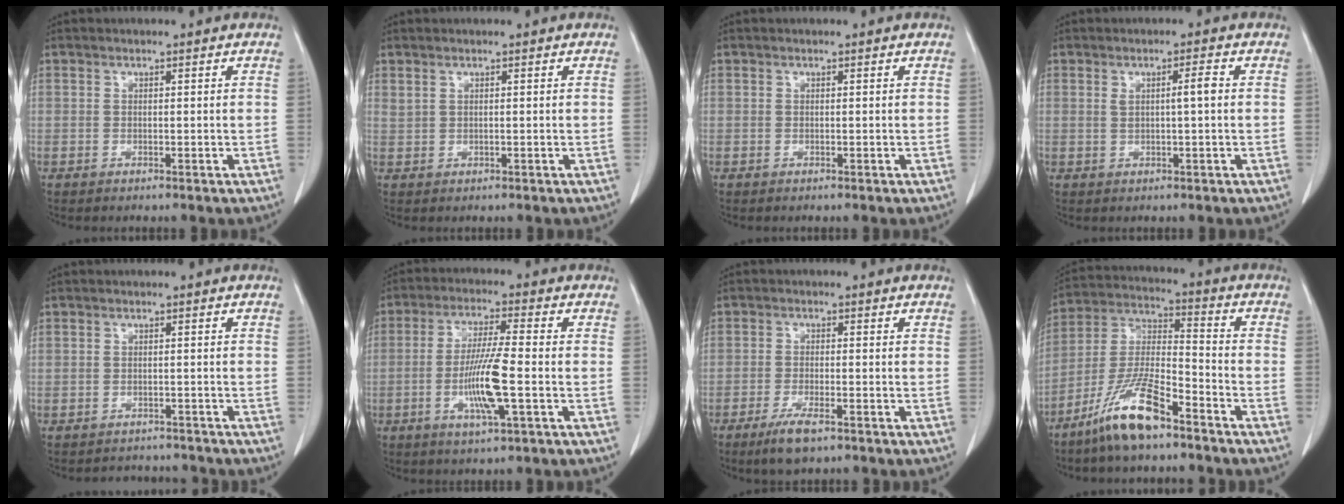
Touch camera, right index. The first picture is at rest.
{"total": 0.8, "force": [0.6, 0.3, 0.5], "torque": [-0.017, 0.006, 0.017]}
{"total": 0.0}
{"total": 2.7, "force": [0.4, 0.1, 2.7], "torque": [-0.045, 0.001, 0.008]}
{"total": 3.8, "force": [-3.4, 1.5, -0.7], "torque": [0.010, 0.012, -0.048]}
{"total": 9.3, "force": [-2.3, 0.4, 9.0], "torque": [-0.173, -0.010, -0.046]}
{"total": 5.1, "force": [-3.4, 1.0, 3.7], "torque": [-0.076, -0.010, -0.057]}
{"total": 12.5, "force": [-8.6, 2.3, 8.8], "torque": [-0.187, -0.012, -0.167]}